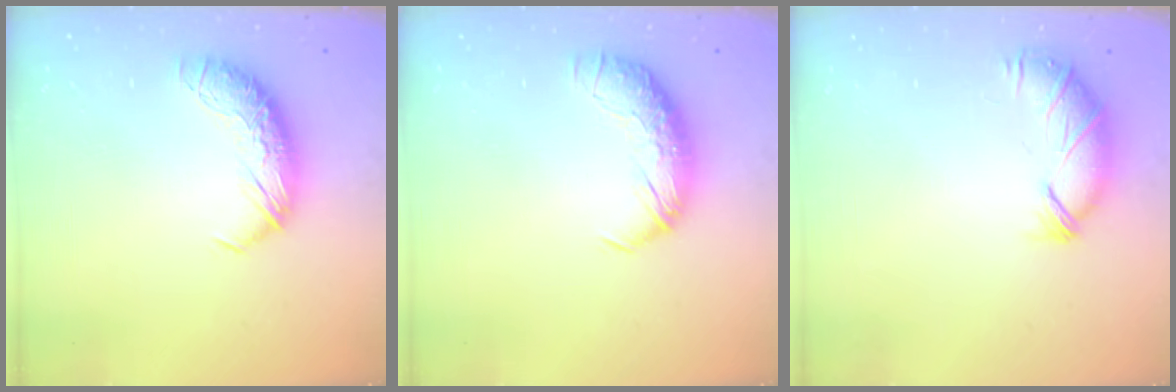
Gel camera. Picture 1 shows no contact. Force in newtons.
{"total": 1.8, "press": 0.7, "slide": 1.6}
{"total": 5.0, "press": 4.9, "slide": 1.0}